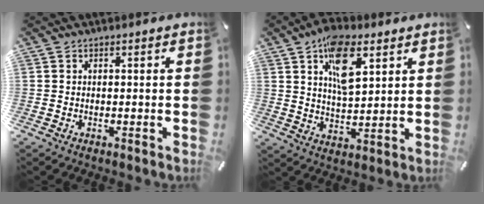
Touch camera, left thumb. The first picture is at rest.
{"total": 12.5, "force": [6.1, 6.5, 8.8], "torque": [-0.133, -0.018, 0.107]}